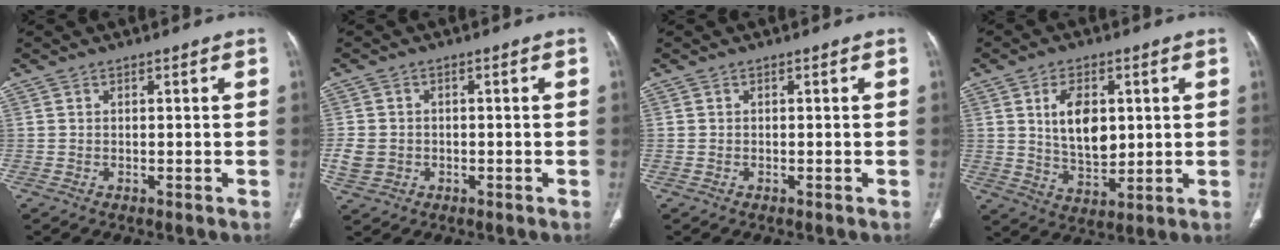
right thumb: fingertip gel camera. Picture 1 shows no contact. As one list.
[{"total": 4.6, "force": [-0.9, 4.0, 2.0], "torque": [-0.035, 0.007, -0.010]}, {"total": 0.0}, {"total": 9.9, "force": [2.2, 6.0, 7.6], "torque": [-0.108, -0.017, 0.046]}]